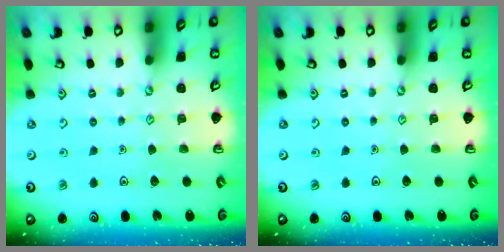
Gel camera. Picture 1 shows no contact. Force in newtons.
{"total": 0.0}